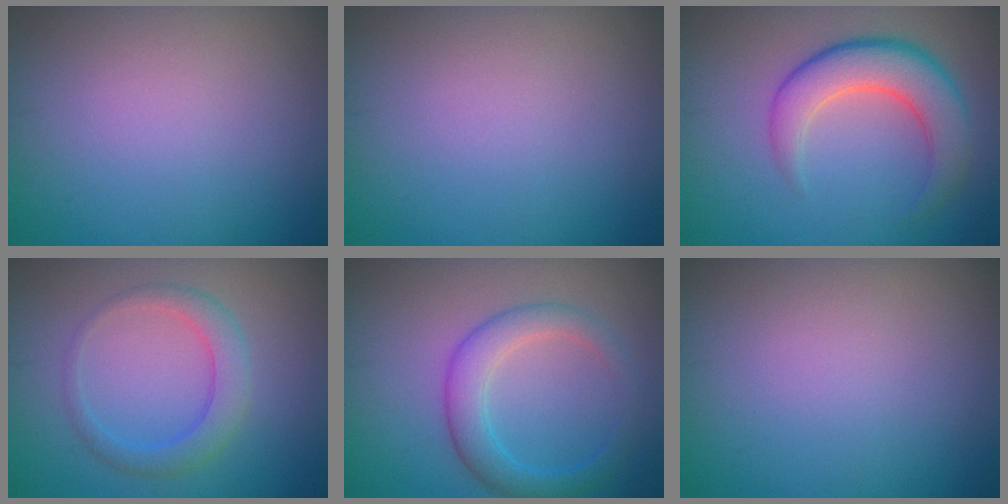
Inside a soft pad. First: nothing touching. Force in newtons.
{"total": 0.0}
{"total": 5.5, "press": 5.5, "slide": 0.5}
{"total": 3.0, "press": 3.0, "slide": 0.1}
{"total": 2.6, "press": 2.6, "slide": 0.2}
{"total": 0.0}